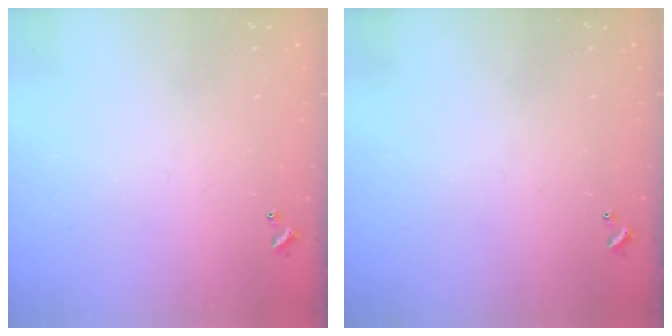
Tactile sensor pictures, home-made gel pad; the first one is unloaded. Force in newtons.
{"total": 0.0}